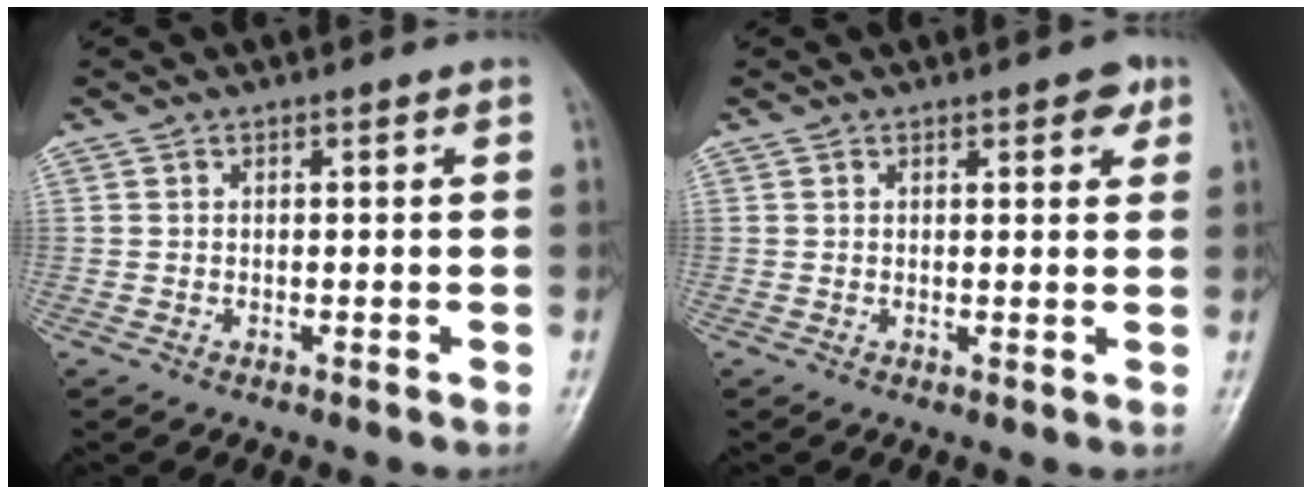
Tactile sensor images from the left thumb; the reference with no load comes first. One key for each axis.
{"total": 3.0, "fx": 1.6, "fy": 1.4, "fz": 2.1, "tx": -0.013, "ty": -0.004, "tz": 0.016}